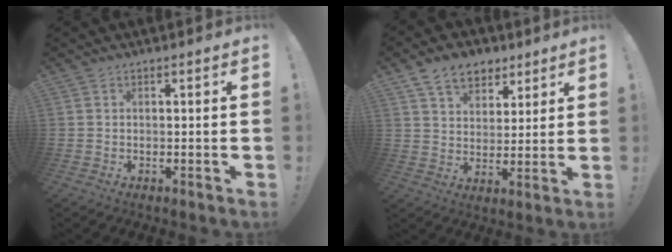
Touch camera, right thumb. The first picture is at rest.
{"total": 11.1, "force": [6.9, 7.4, 4.6], "torque": [-0.070, -0.029, 0.132]}